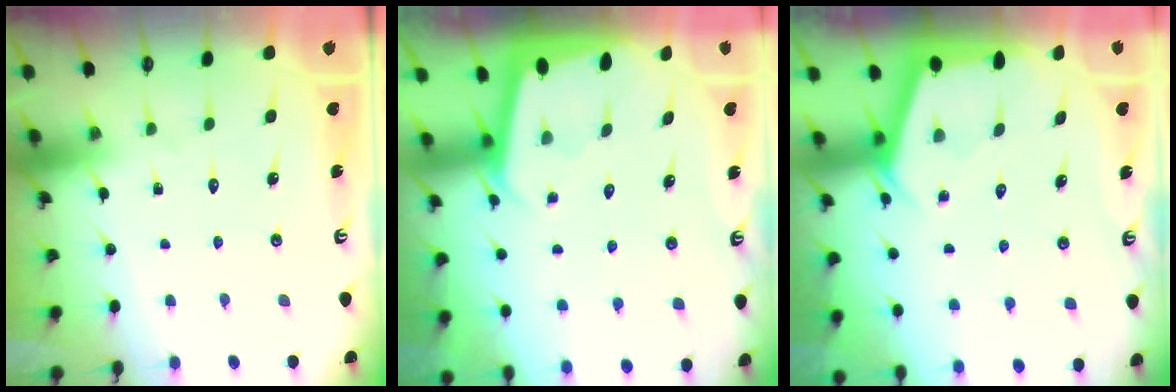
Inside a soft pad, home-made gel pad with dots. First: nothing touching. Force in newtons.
{"total": 1.9, "press": 1.9, "slide": 0.1}
{"total": 2.8, "press": 2.8, "slide": 0.4}